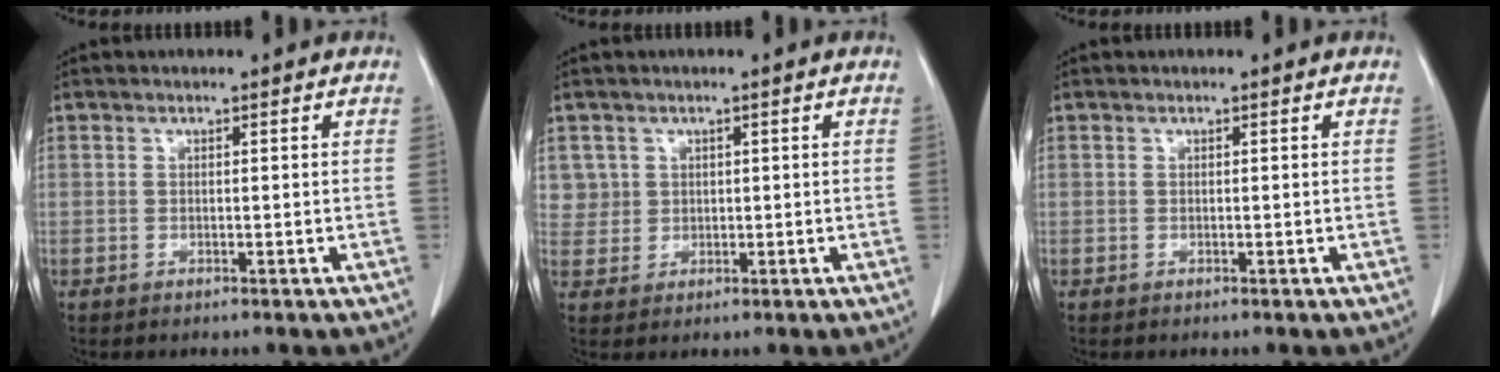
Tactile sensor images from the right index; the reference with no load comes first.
{"total": 3.3, "force": [1.3, 3.0, -0.3], "torque": [0.027, 0.003, 0.022]}
{"total": 0.0}